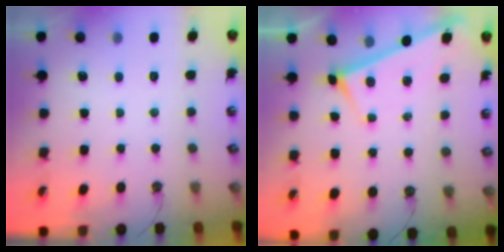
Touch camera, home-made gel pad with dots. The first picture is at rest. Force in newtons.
{"total": 3.4, "press": 3.4, "slide": 0.4}